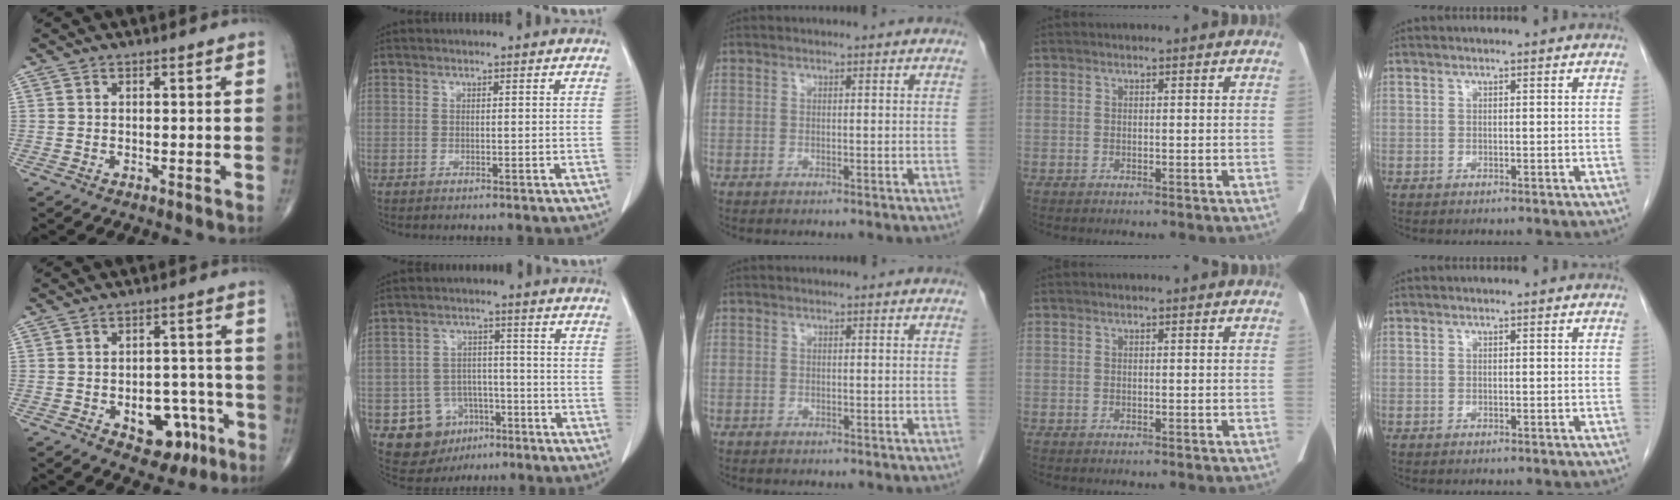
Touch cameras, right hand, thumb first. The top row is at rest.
{"thumb": {"total": 10.0, "force": [-4.3, 6.3, 6.4], "torque": [-0.048, 0.038, -0.050]}, "index": {"total": 9.1, "force": [-4.1, 7.9, 2.2], "torque": [-0.036, 0.018, -0.050]}, "middle": {"total": 0.6, "force": [-0.5, 0.4, 0.0], "torque": [-0.007, 0.003, -0.009]}}